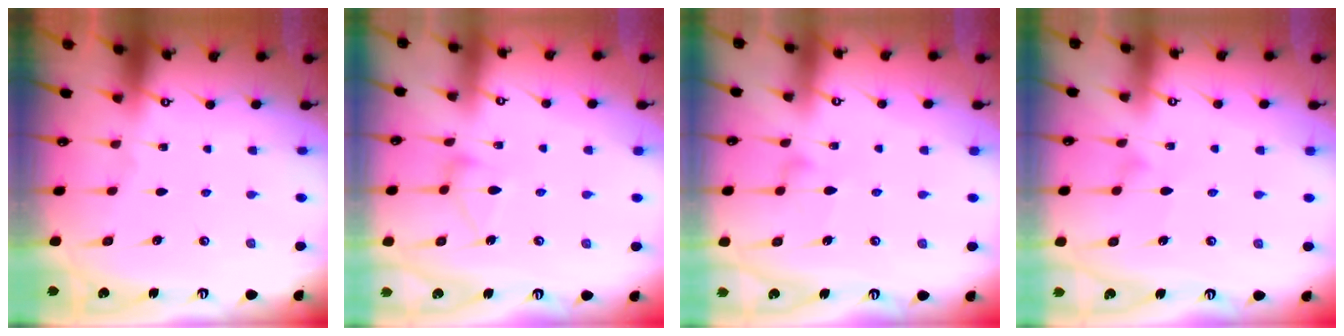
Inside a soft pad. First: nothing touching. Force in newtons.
{"total": 8.1, "press": 8.1, "slide": 0.4}
{"total": 6.5, "press": 6.5, "slide": 0.3}
{"total": 3.3, "press": 3.3, "slide": 0.1}